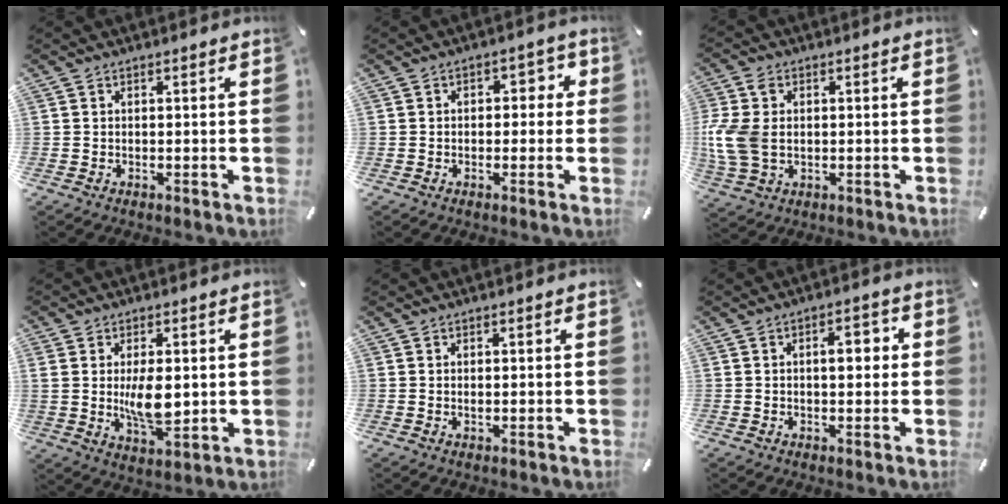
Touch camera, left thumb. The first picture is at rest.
{"total": 3.8, "force": [-0.6, 2.8, 2.4], "torque": [-0.025, 0.007, -0.021]}
{"total": 9.4, "force": [0.3, 6.8, 6.4], "torque": [-0.152, 0.009, 0.007]}
{"total": 9.1, "force": [0.9, 4.8, 7.6], "torque": [-0.136, -0.015, 0.007]}
{"total": 0.7, "force": [0.0, 0.4, 0.6], "torque": [-0.013, 0.000, -0.001]}
{"total": 5.3, "force": [0.5, 2.7, 4.5], "torque": [-0.057, 0.001, -0.003]}